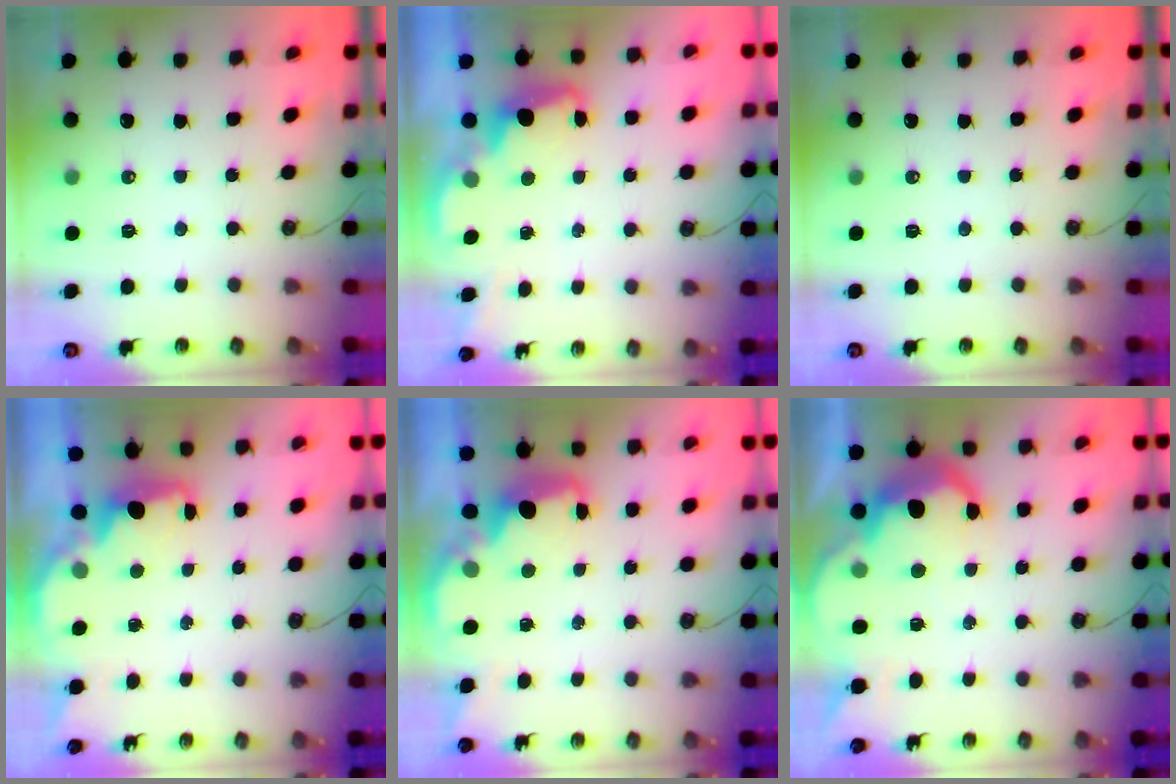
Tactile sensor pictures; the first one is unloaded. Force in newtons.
{"total": 2.2, "press": 2.2, "slide": 0.5}
{"total": 0.0}
{"total": 2.1, "press": 2.0, "slide": 0.5}
{"total": 2.4, "press": 2.2, "slide": 0.8}
{"total": 11.7, "press": 11.6, "slide": 0.7}